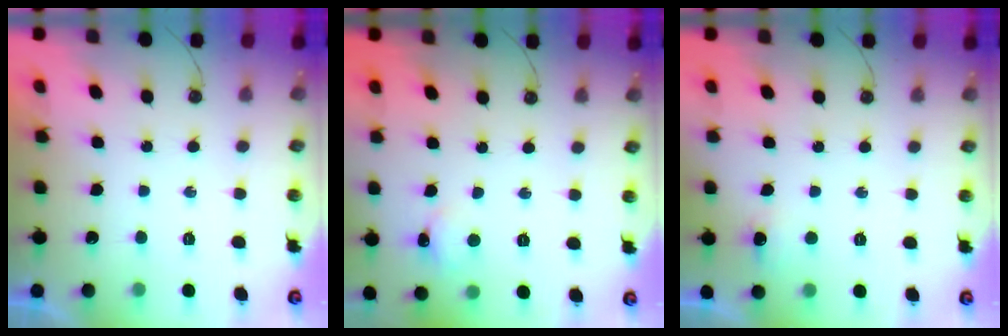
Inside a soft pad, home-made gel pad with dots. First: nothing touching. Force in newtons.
{"total": 3.4, "press": 3.3, "slide": 0.4}
{"total": 5.4, "press": 5.3, "slide": 1.0}